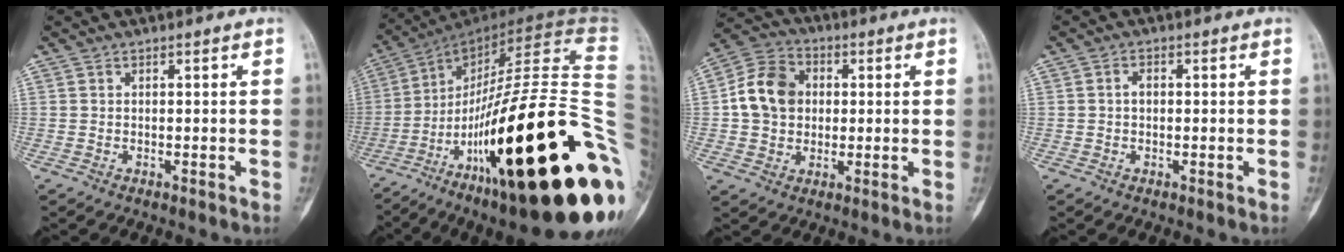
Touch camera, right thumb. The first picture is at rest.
{"total": 46.5, "force": [-14.0, 11.0, 42.9], "torque": [-0.577, 0.057, -0.220]}
{"total": 11.2, "force": [1.0, 9.2, 6.4], "torque": [-0.093, 0.017, 0.009]}
{"total": 1.8, "force": [0.1, 1.2, 1.3], "torque": [-0.025, 0.009, 0.001]}